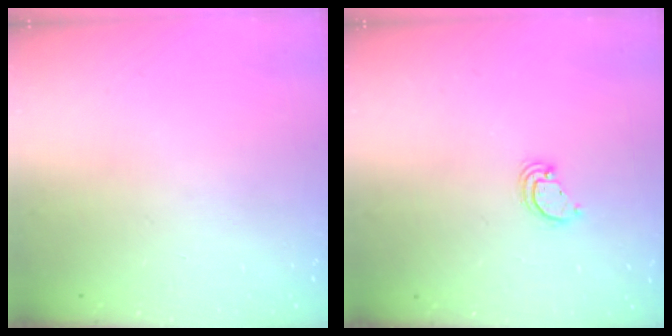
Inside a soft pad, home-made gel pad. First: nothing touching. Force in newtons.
{"total": 3.3, "press": 3.3, "slide": 0.3}